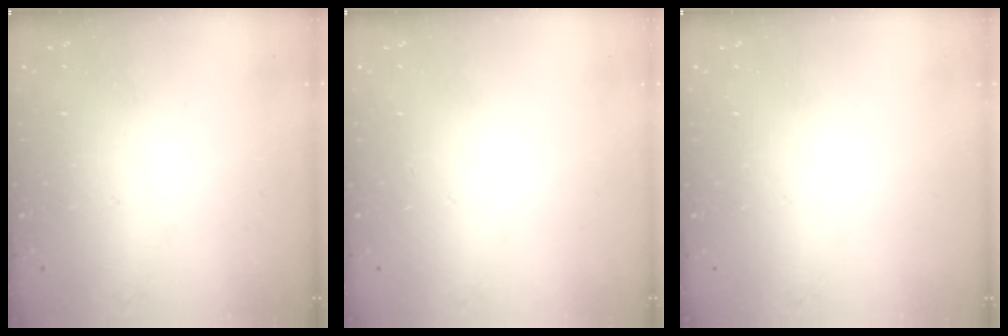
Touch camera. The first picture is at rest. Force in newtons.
{"total": 0.0}
{"total": 0.0}